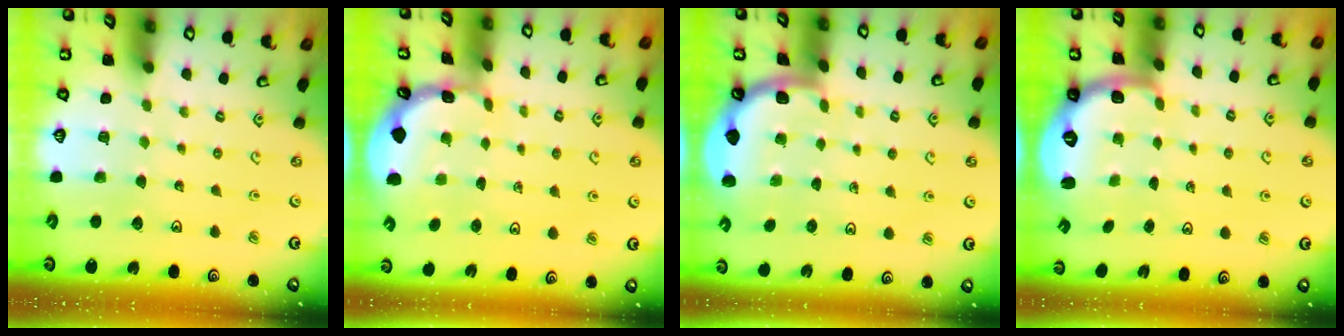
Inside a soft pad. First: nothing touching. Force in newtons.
{"total": 1.1, "press": 1.0, "slide": 0.1}
{"total": 1.9, "press": 1.9, "slide": 0.0}
{"total": 2.6, "press": 1.6, "slide": 2.1}